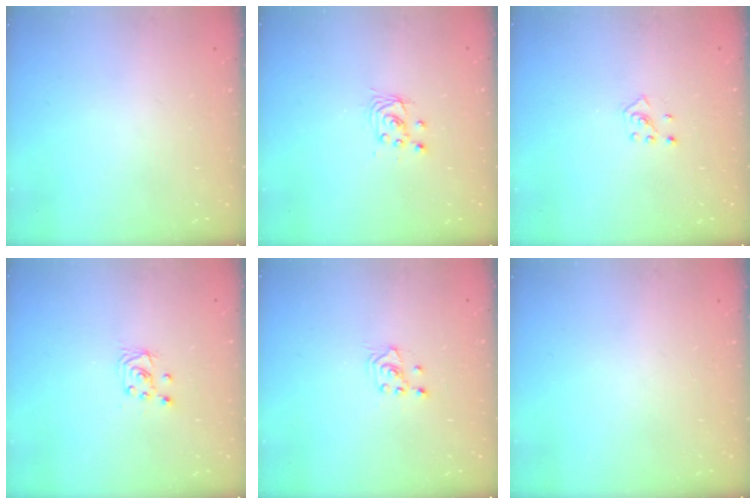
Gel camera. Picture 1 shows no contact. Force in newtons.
{"total": 2.9, "press": 2.9, "slide": 0.2}
{"total": 2.5, "press": 2.4, "slide": 0.7}
{"total": 3.4, "press": 3.4, "slide": 0.3}
{"total": 2.5, "press": 2.4, "slide": 0.9}
{"total": 0.0}